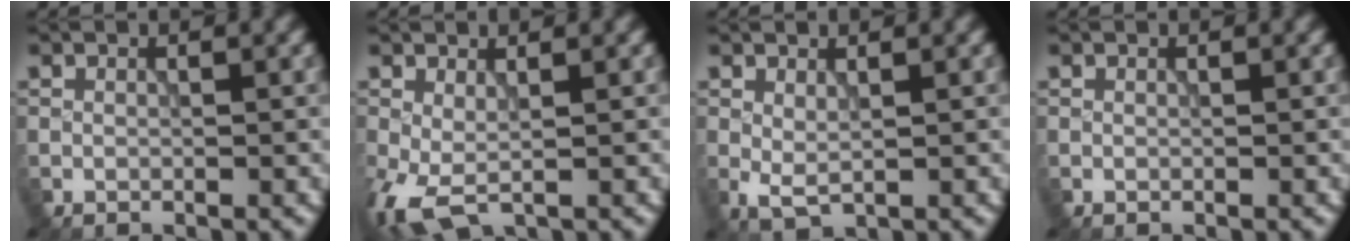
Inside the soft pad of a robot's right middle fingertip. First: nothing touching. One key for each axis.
{"total": 4.0, "fx": -1.0, "fy": 2.0, "fz": 3.4, "tx": -0.090, "ty": -0.005, "tz": -0.021}
{"total": 1.5, "fx": 0.4, "fy": 0.7, "fz": 1.3, "tx": -0.030, "ty": -0.003, "tz": 0.010}
{"total": 0.0}